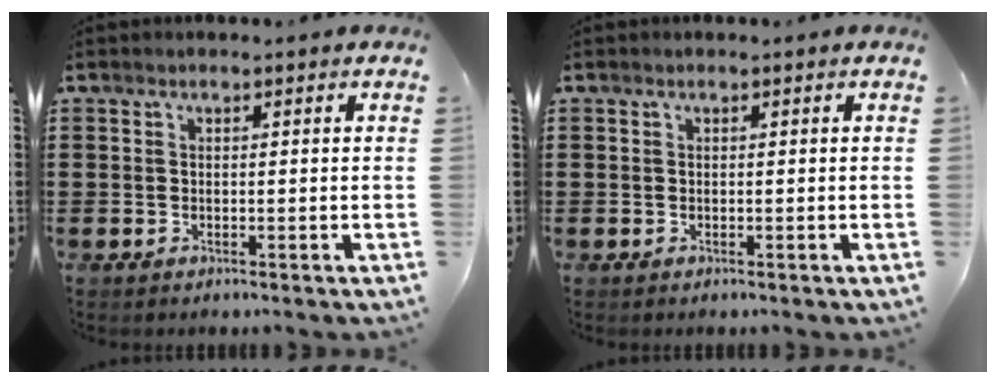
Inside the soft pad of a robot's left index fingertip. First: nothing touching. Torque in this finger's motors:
{"motor_torque": [0.01, -0.01, 0.00, 0.01]}